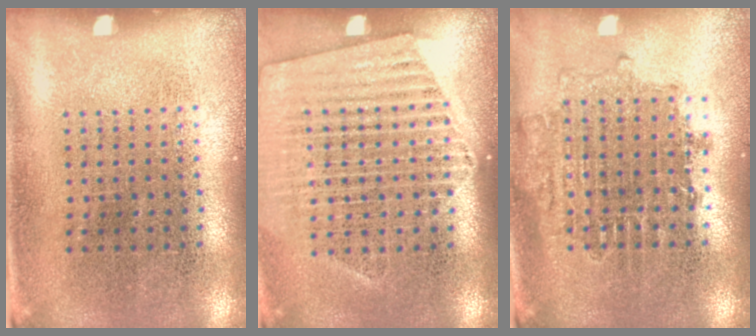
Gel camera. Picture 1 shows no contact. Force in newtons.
{"total": 1.6, "press": 1.4, "slide": 0.6}
{"total": 1.6, "press": 1.3, "slide": 0.8}